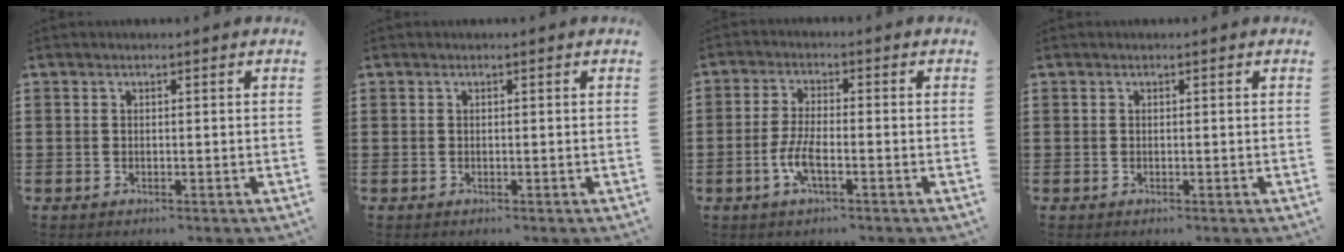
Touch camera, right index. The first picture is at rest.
{"total": 0.0}
{"total": 4.7, "force": [-1.8, 1.3, 4.1], "torque": [-0.096, -0.007, -0.039]}
{"total": 0.0}